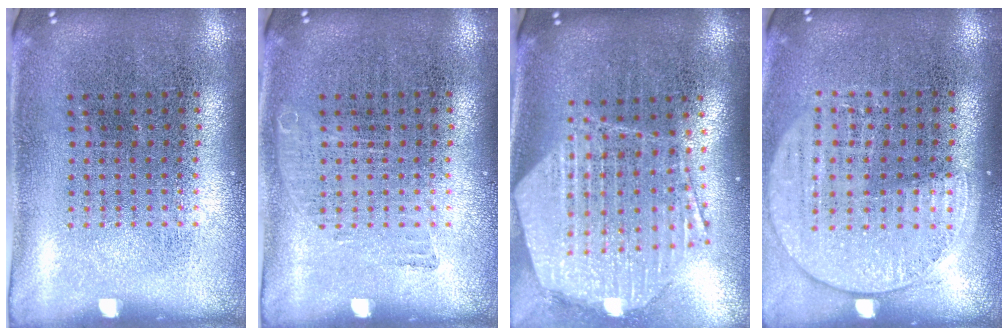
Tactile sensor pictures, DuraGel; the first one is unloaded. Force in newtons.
{"total": 0.7, "press": 0.7, "slide": 0.2}
{"total": 2.3, "press": 1.9, "slide": 1.3}
{"total": 1.5, "press": 1.4, "slide": 0.6}